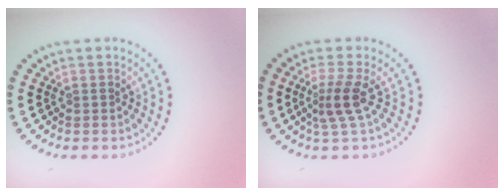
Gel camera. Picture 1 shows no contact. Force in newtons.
{"total": 2.6, "press": 1.8, "slide": 1.8}